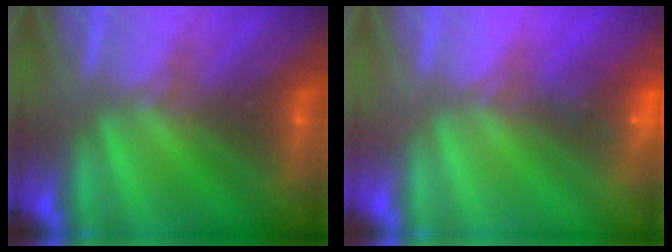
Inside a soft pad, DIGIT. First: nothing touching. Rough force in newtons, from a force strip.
{"total": 2.9}